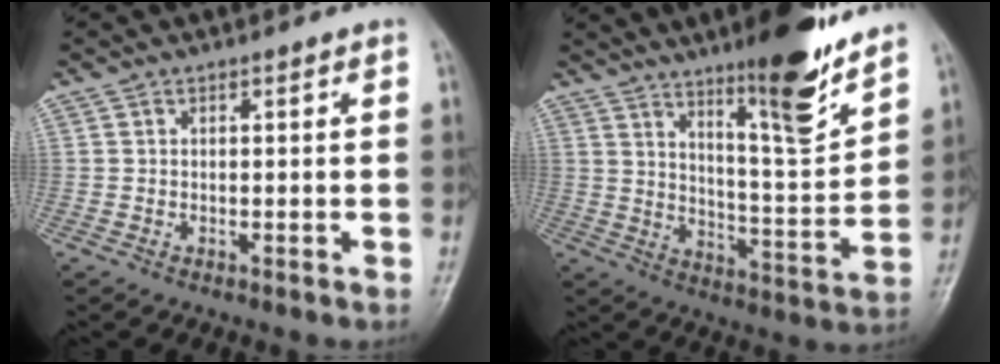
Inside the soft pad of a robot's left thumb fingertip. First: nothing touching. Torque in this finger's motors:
{"motor_torque": [2.58, 0.91, 1.36, -1.41, 0.32]}